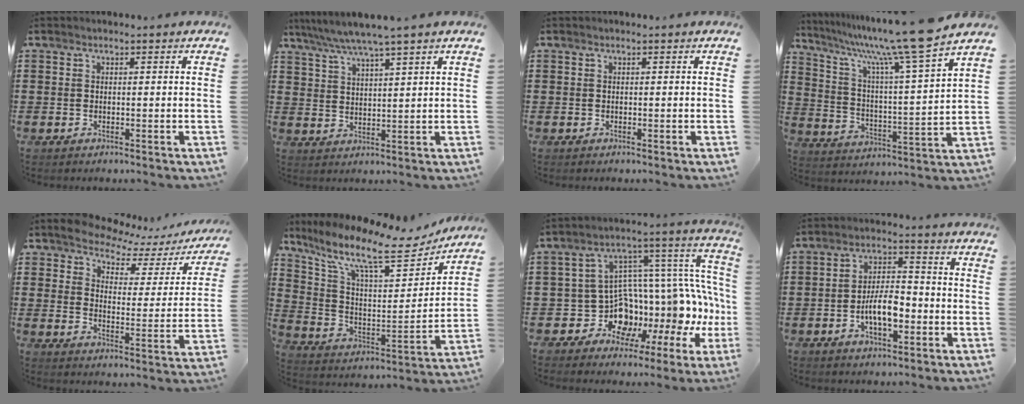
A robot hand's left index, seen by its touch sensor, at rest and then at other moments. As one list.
[{"total": 5.0, "force": [4.2, -0.5, 2.6], "torque": [-0.062, -0.016, 0.074]}, {"total": 0.0}, {"total": 11.9, "force": [9.8, -1.0, 6.6], "torque": [-0.146, -0.073, 0.153]}, {"total": 4.8, "force": [4.5, 1.3, 1.1], "torque": [-0.052, -0.028, 0.075]}, {"total": 12.1, "force": [9.2, 3.0, 7.4], "torque": [-0.172, -0.049, 0.151]}, {"total": 9.3, "force": [-1.3, 6.9, 6.1], "torque": [-0.112, -0.055, -0.020]}, {"total": 7.3, "force": [-2.2, 3.1, 6.3], "torque": [-0.111, 0.006, -0.046]}]